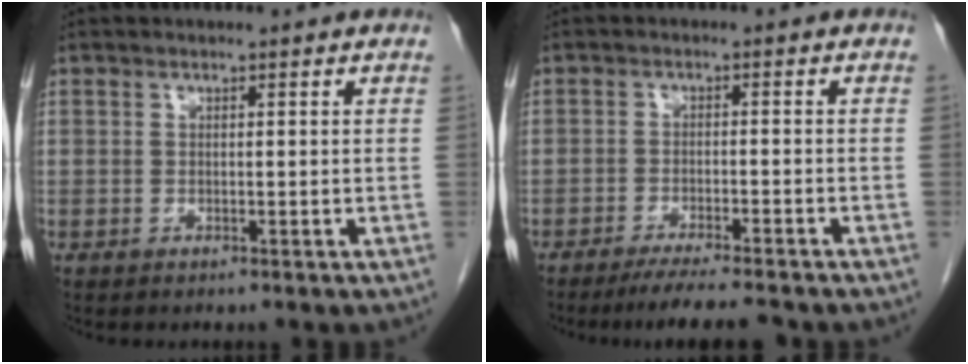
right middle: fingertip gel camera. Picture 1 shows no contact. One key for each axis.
{"total": 7.9, "fx": -6.9, "fy": 0.1, "fz": 3.8, "tx": -0.051, "ty": -0.019, "tz": -0.107}